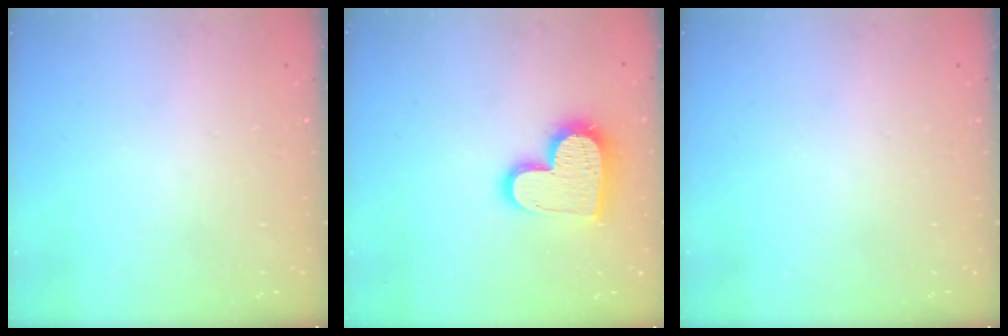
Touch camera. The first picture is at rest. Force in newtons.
{"total": 16.1, "press": 16.0, "slide": 1.2}
{"total": 0.0}